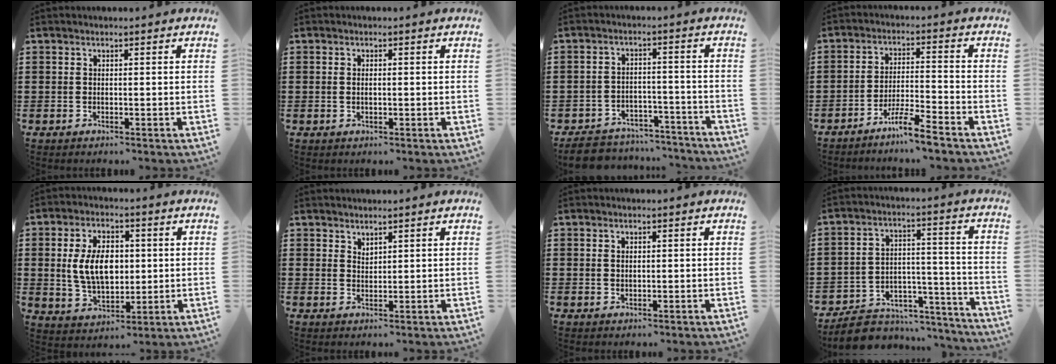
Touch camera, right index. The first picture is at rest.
{"total": 1.1, "force": [0.0, 0.5, 1.0], "torque": [-0.020, 0.003, -0.002]}
{"total": 6.1, "force": [-5.8, 1.6, 1.1], "torque": [-0.024, 0.016, -0.115]}
{"total": 5.6, "force": [-5.0, -0.3, 2.6], "torque": [-0.066, -0.011, -0.100]}
{"total": 8.8, "force": [0.9, 5.4, 6.8], "torque": [-0.151, 0.008, 0.010]}
{"total": 1.4, "force": [1.4, 0.3, -0.1], "torque": [0.001, 0.001, 0.027]}
{"total": 0.8, "force": [0.2, 0.5, 0.6], "torque": [-0.014, 0.003, 0.004]}
{"total": 6.9, "force": [-6.1, 2.9, 1.4], "torque": [-0.025, 0.019, -0.117]}